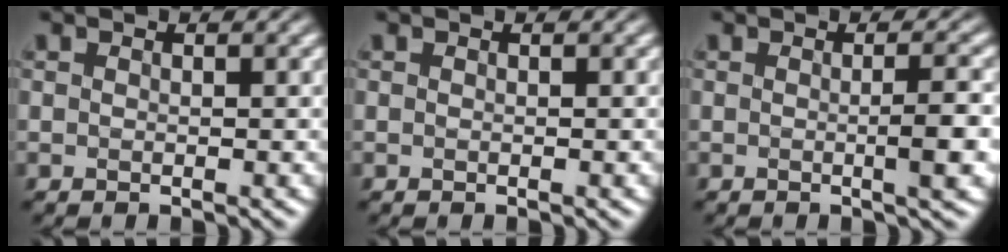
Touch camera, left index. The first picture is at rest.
{"total": 0.0}
{"total": 3.4, "force": [-1.4, 0.3, 3.0], "torque": [-0.047, 0.003, 0.000]}